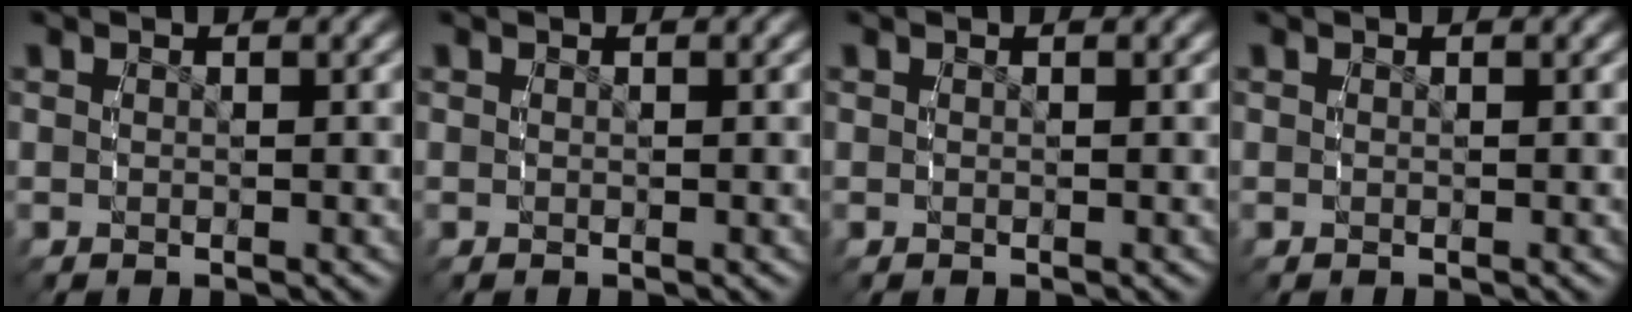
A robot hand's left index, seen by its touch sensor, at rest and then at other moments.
{"total": 0.0}
{"total": 0.0}
{"total": 0.0}